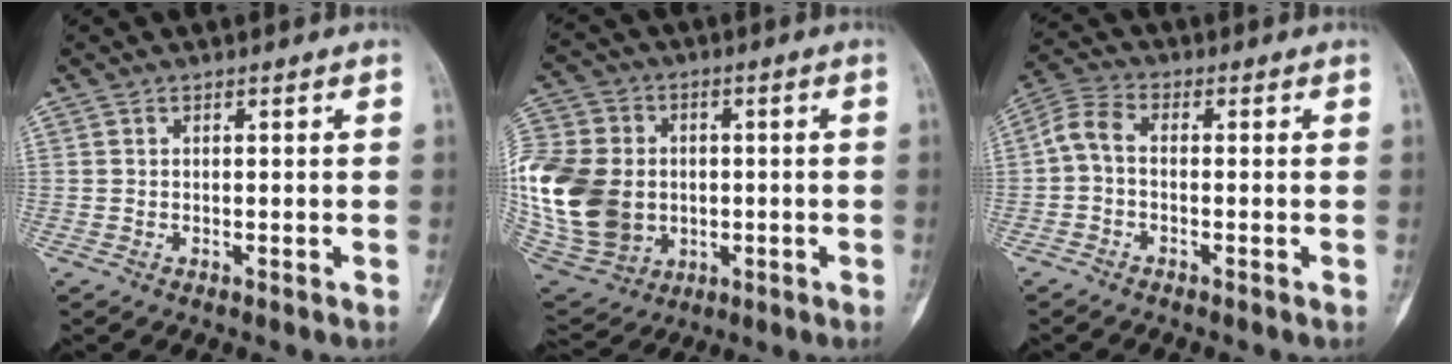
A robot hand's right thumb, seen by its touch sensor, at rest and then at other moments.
{"total": 26.3, "force": [-1.7, 20.7, 16.1], "torque": [-0.374, 0.013, -0.010]}
{"total": 4.7, "force": [-0.8, 2.7, 3.8], "torque": [-0.080, 0.018, -0.030]}